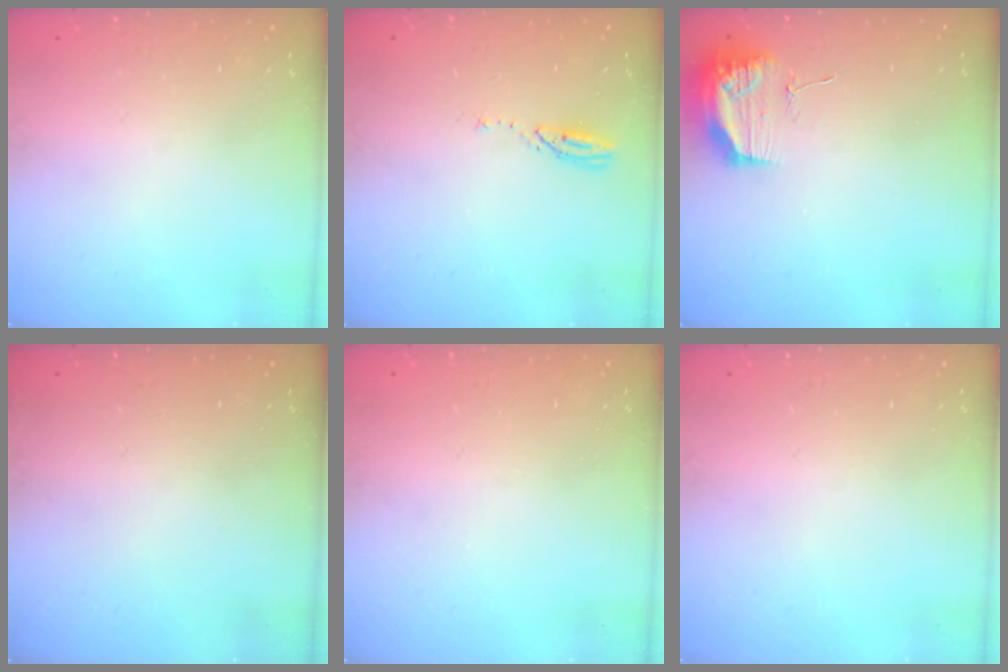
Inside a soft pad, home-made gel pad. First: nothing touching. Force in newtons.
{"total": 3.7, "press": 3.7, "slide": 0.3}
{"total": 11.7, "press": 11.6, "slide": 1.0}
{"total": 2.8, "press": 2.2, "slide": 1.7}
{"total": 9.9, "press": 2.5, "slide": 9.6}
{"total": 0.0}